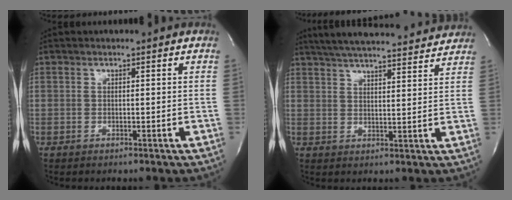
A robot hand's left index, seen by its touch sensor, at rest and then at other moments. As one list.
[{"total": 20.1, "force": [18.4, 2.5, 7.7], "torque": [-0.127, 0.022, 0.250]}]